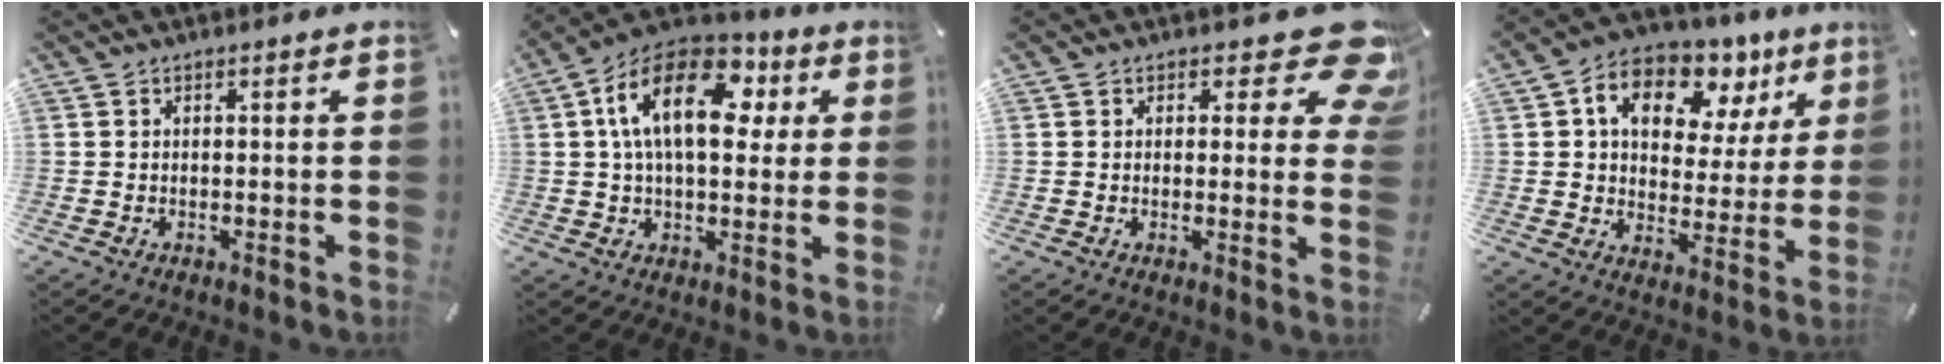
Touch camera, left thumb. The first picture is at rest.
{"total": 18.2, "force": [5.0, 10.4, 14.1], "torque": [-0.243, -0.003, 0.080]}
{"total": 11.0, "force": [6.0, 4.9, 7.8], "torque": [-0.084, -0.043, 0.104]}
{"total": 12.9, "force": [6.9, 8.8, 6.5], "torque": [-0.100, -0.042, 0.121]}